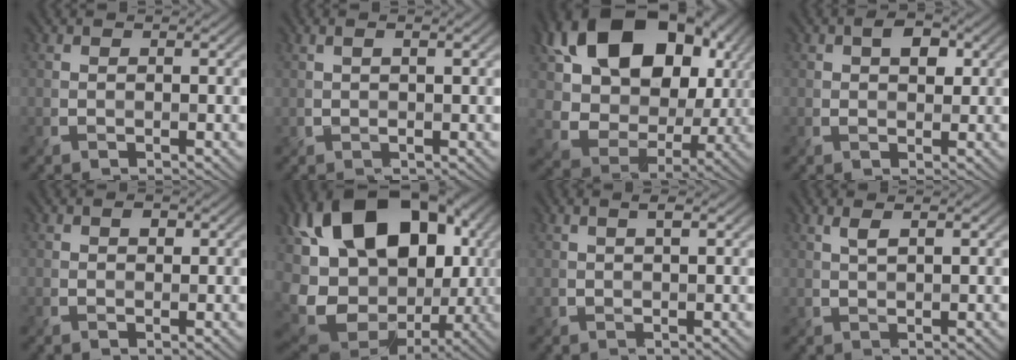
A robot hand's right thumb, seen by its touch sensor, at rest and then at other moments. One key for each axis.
{"total": 1.9, "fx": 0.5, "fy": 0.2, "fz": 1.8, "tx": -0.039, "ty": 0.006, "tz": 0.009}
{"total": 16.1, "fx": 5.1, "fy": 11.6, "fz": 10.0, "tx": -0.193, "ty": -0.005, "tz": 0.100}
{"total": 3.1, "fx": 1.0, "fy": 2.0, "fz": 2.2, "tx": -0.036, "ty": 0.004, "tz": 0.011}
{"total": 1.2, "fx": 0.4, "fy": 0.9, "fz": 0.8, "tx": -0.014, "ty": 0.002, "tz": 0.004}
{"total": 21.1, "fx": 2.7, "fy": 15.5, "fz": 13.9, "tx": -0.292, "ty": -0.015, "tz": 0.078}
{"total": 1.8, "fx": 0.7, "fy": 0.2, "fz": 1.6, "tx": -0.036, "ty": 0.006, "tz": 0.012}
{"total": 1.9, "fx": 0.9, "fy": 0.2, "fz": 1.6, "tx": -0.040, "ty": 0.005, "tz": 0.016}